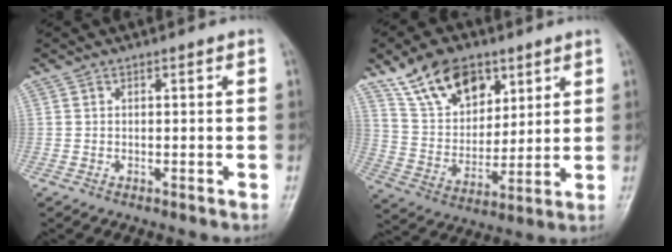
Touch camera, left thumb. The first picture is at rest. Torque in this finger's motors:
{"motor_torque": [1.46, 1.46, 0.64, -0.64, 0.13]}